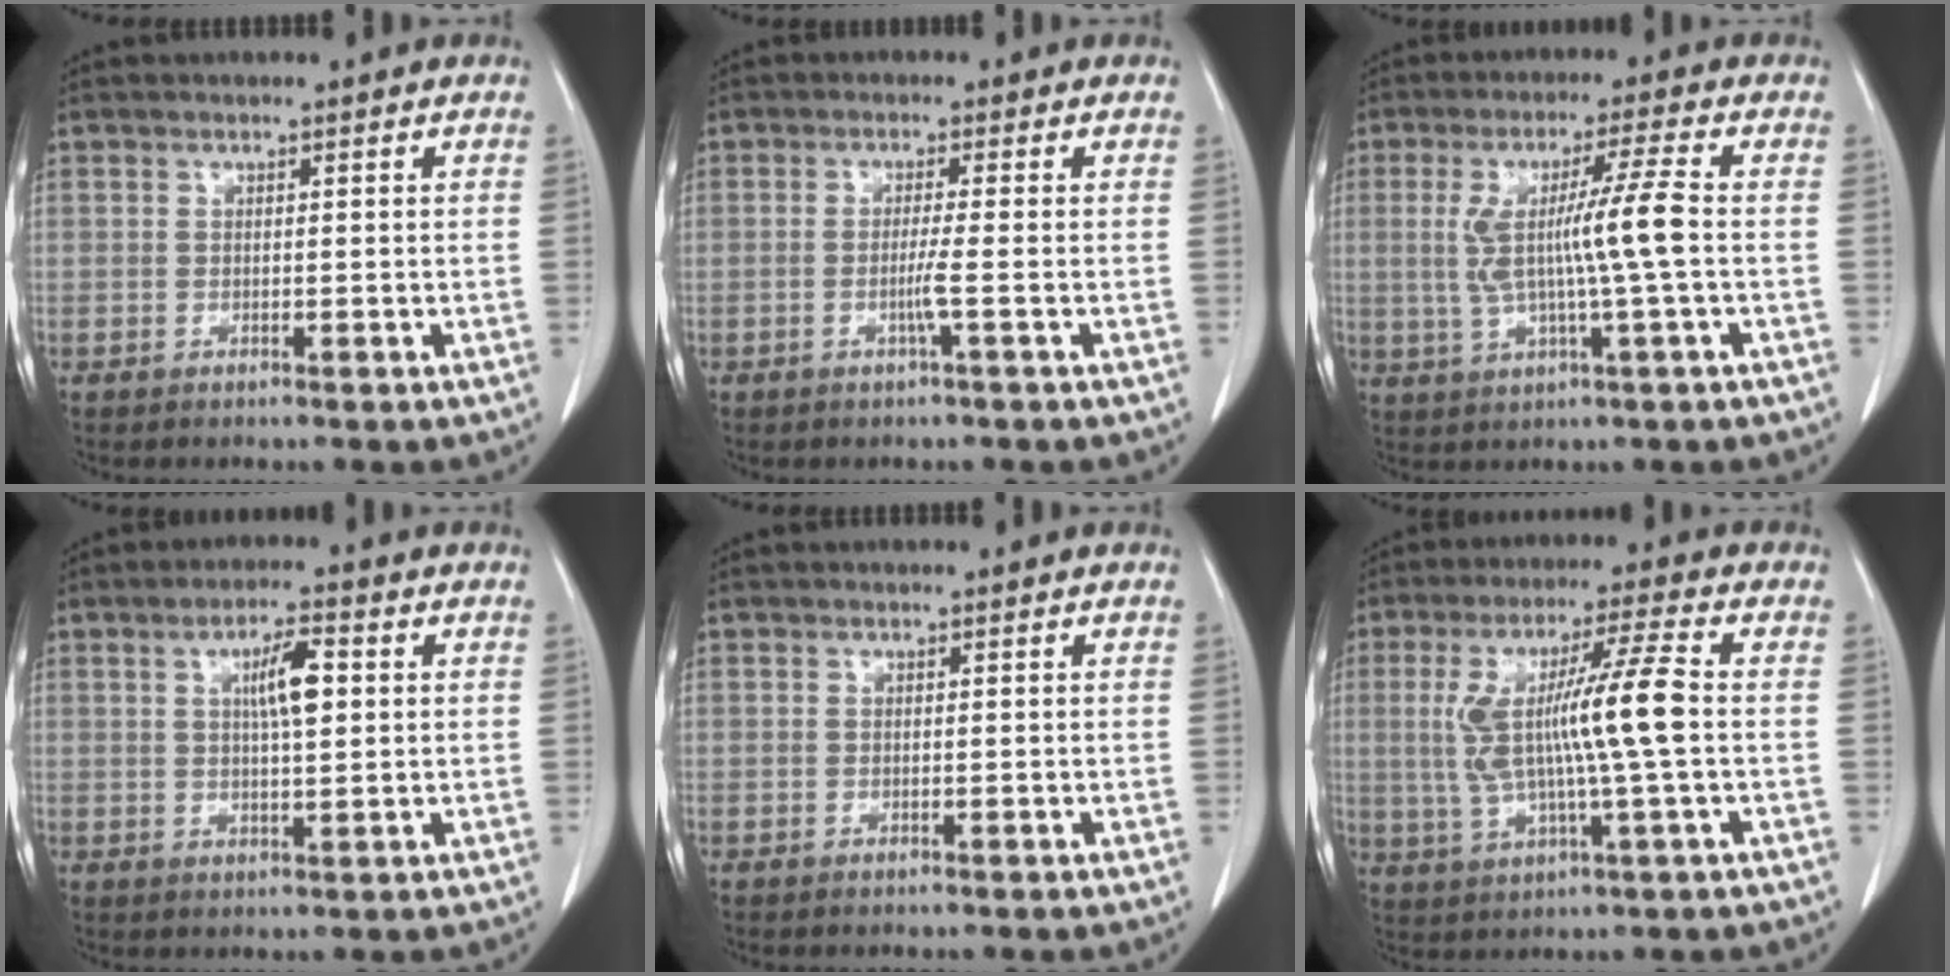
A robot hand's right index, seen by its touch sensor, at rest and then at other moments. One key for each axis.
{"total": 2.5, "fx": -0.8, "fy": -0.8, "fz": 2.2, "tx": -0.043, "ty": -0.003, "tz": -0.017}
{"total": 9.2, "fx": 0.1, "fy": -0.7, "fz": 9.2, "tx": -0.183, "ty": 0.005, "tz": 0.005}
{"total": 5.7, "fx": 1.4, "fy": 1.1, "fz": 5.4, "tx": -0.095, "ty": 0.005, "tz": 0.025}
{"total": 0.0}
{"total": 12.1, "fx": 0.4, "fy": 0.2, "fz": 12.1, "tx": -0.245, "ty": 0.009, "tz": 0.008}